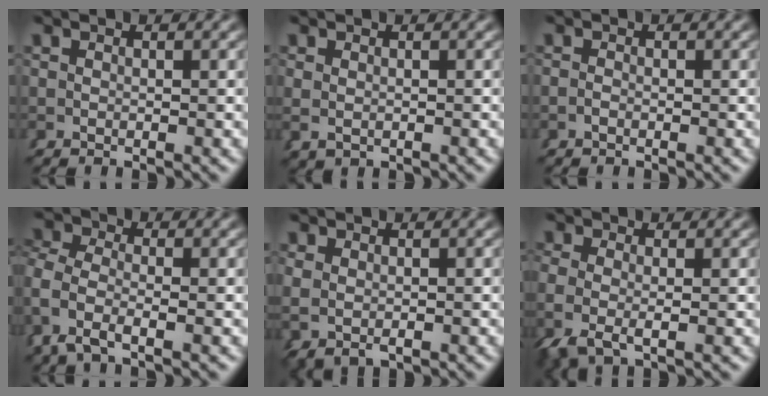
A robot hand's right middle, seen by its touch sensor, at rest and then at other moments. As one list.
[{"total": 1.1, "force": [0.0, 0.9, 0.7], "torque": [-0.024, -0.010, 0.013]}, {"total": 0.6, "force": [-0.5, -0.2, 0.0], "torque": [-0.003, -0.001, -0.012]}, {"total": 4.1, "force": [-0.9, 2.9, 2.8], "torque": [-0.090, -0.019, -0.014]}, {"total": 2.1, "force": [0.1, 1.6, 1.4], "torque": [-0.039, -0.013, 0.017]}, {"total": 3.3, "force": [-1.2, 1.7, 2.5], "torque": [-0.074, -0.022, -0.009]}]